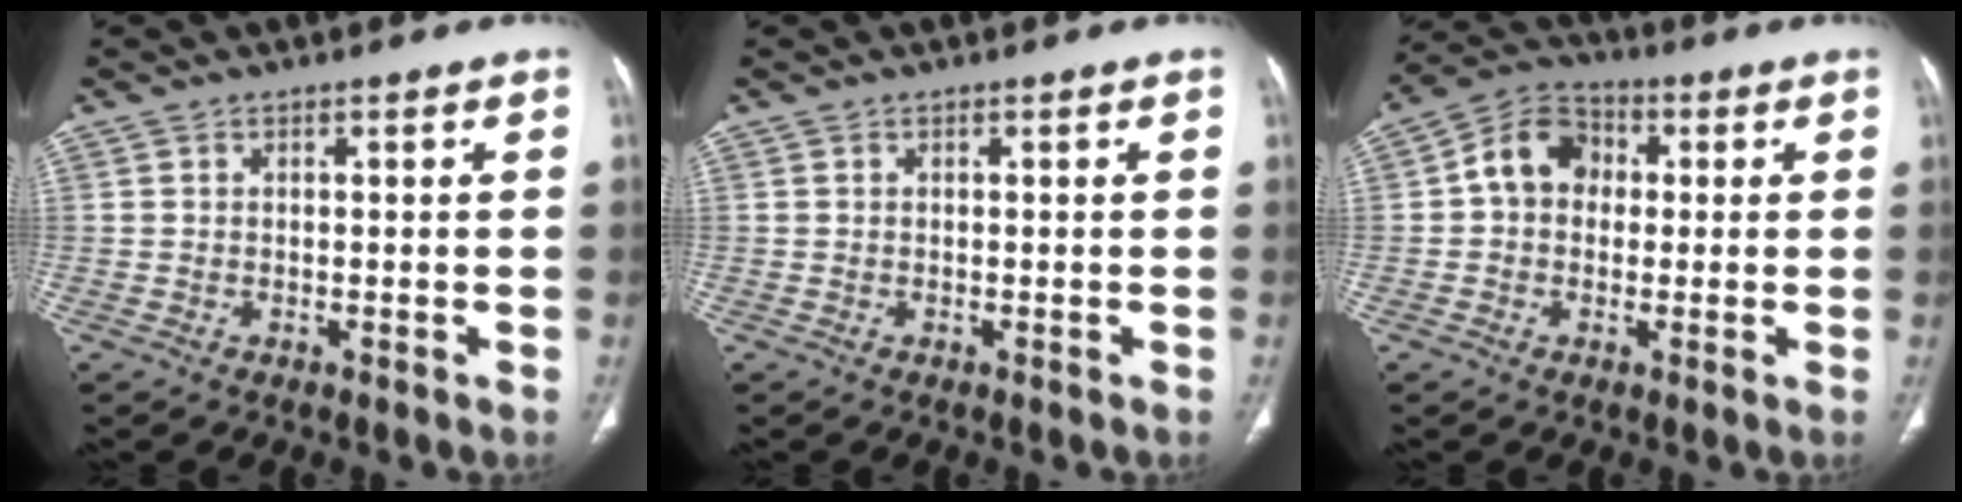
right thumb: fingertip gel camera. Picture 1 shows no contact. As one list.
[{"total": 0.0}, {"total": 9.1, "force": [1.0, 7.3, 5.3], "torque": [-0.071, 0.024, 0.002]}]